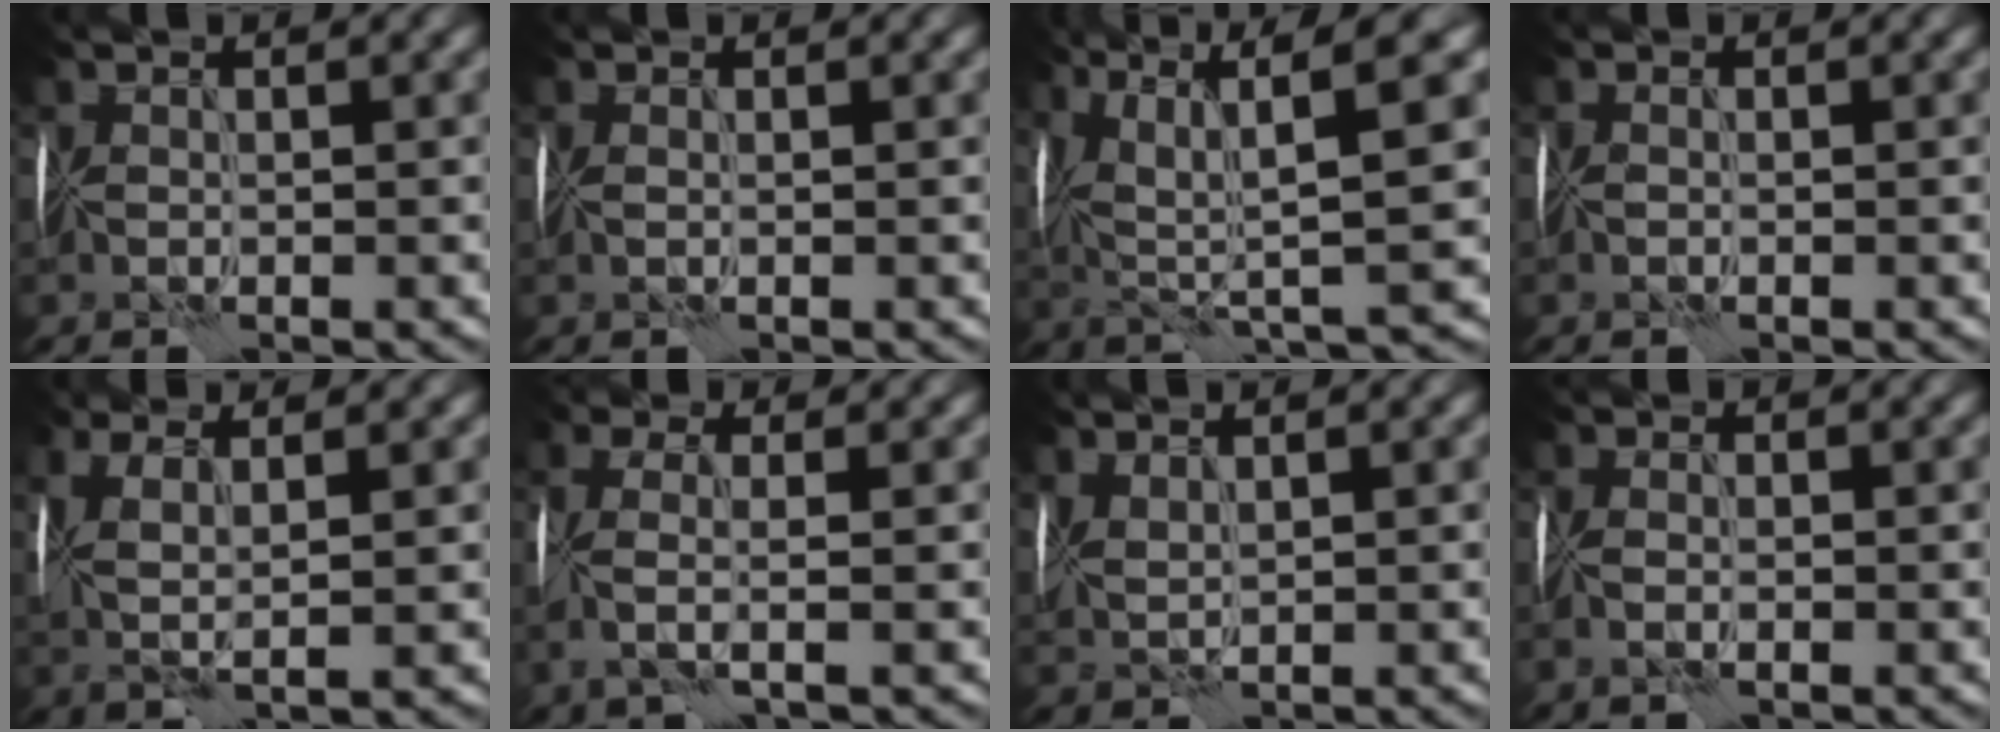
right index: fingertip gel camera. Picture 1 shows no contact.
{"total": 0.8, "force": [0.4, 0.3, 0.6], "torque": [-0.011, 0.002, 0.007]}
{"total": 9.3, "force": [3.2, 2.1, 8.4], "torque": [-0.166, 0.016, 0.061]}
{"total": 0.5, "force": [-0.5, 0.1, 0.2], "torque": [-0.008, -0.003, -0.010]}
{"total": 5.2, "force": [1.0, 1.8, 4.8], "torque": [-0.118, 0.003, 0.017]}
{"total": 3.5, "force": [-0.2, 0.8, 3.3], "torque": [-0.084, 0.001, -0.011]}
{"total": 2.0, "force": [1.4, 0.7, 1.3], "torque": [-0.036, 0.008, 0.033]}
{"total": 1.5, "force": [-0.8, 0.4, 1.2], "torque": [-0.031, -0.003, -0.019]}